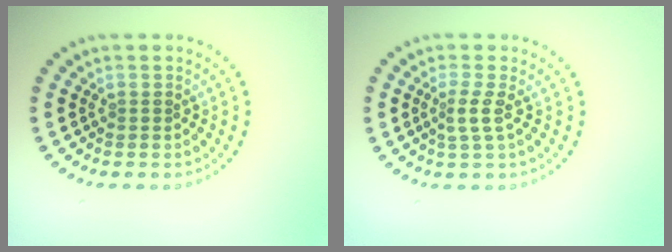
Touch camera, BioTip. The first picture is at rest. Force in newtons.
{"total": 1.8, "press": 1.3, "slide": 1.3}